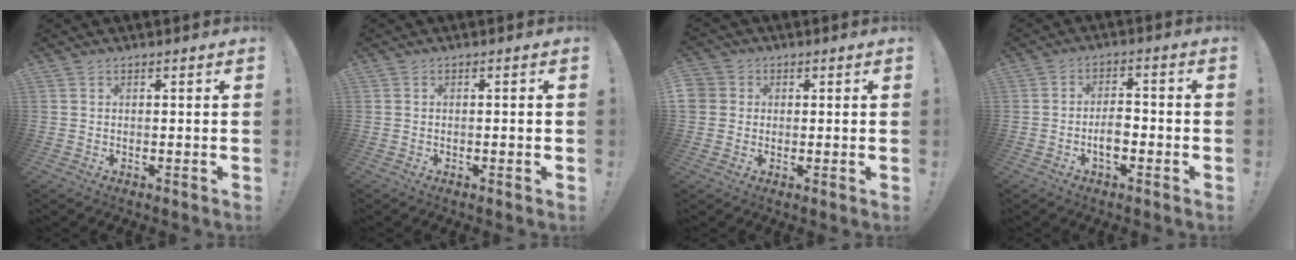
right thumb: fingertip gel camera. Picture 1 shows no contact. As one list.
[{"total": 0.8, "force": [-0.4, 0.0, 0.7], "torque": [-0.013, 0.000, -0.007]}, {"total": 3.8, "force": [0.3, 3.7, 1.1], "torque": [-0.026, 0.003, 0.006]}, {"total": 5.6, "force": [-2.2, 2.7, 4.4], "torque": [-0.071, -0.005, -0.044]}]